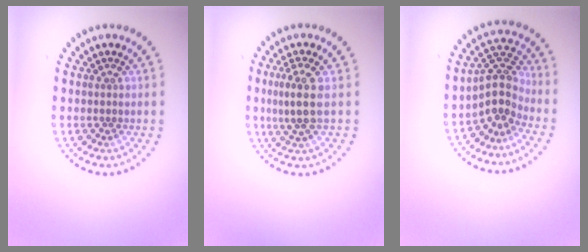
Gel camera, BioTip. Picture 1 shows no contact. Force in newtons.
{"total": 2.9, "press": 2.6, "slide": 1.3}
{"total": 3.5, "press": 2.7, "slide": 2.2}